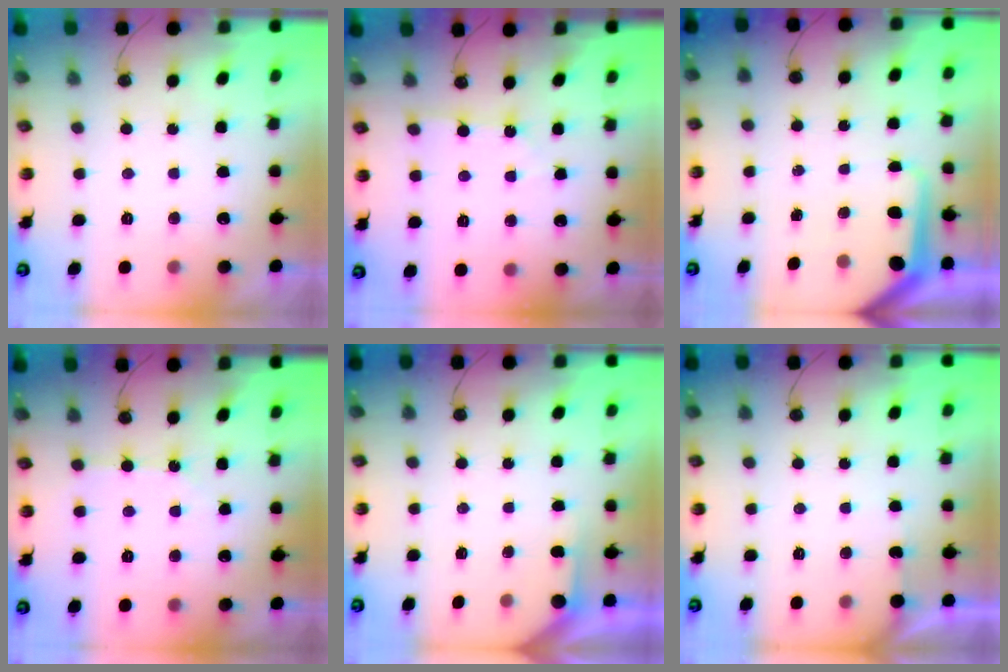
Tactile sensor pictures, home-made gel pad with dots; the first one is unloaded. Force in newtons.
{"total": 1.8, "press": 1.8, "slide": 0.3}
{"total": 8.7, "press": 8.7, "slide": 0.8}
{"total": 5.5, "press": 5.5, "slide": 0.8}
{"total": 2.2, "press": 2.2, "slide": 0.2}
{"total": 2.5, "press": 2.5, "slide": 0.4}